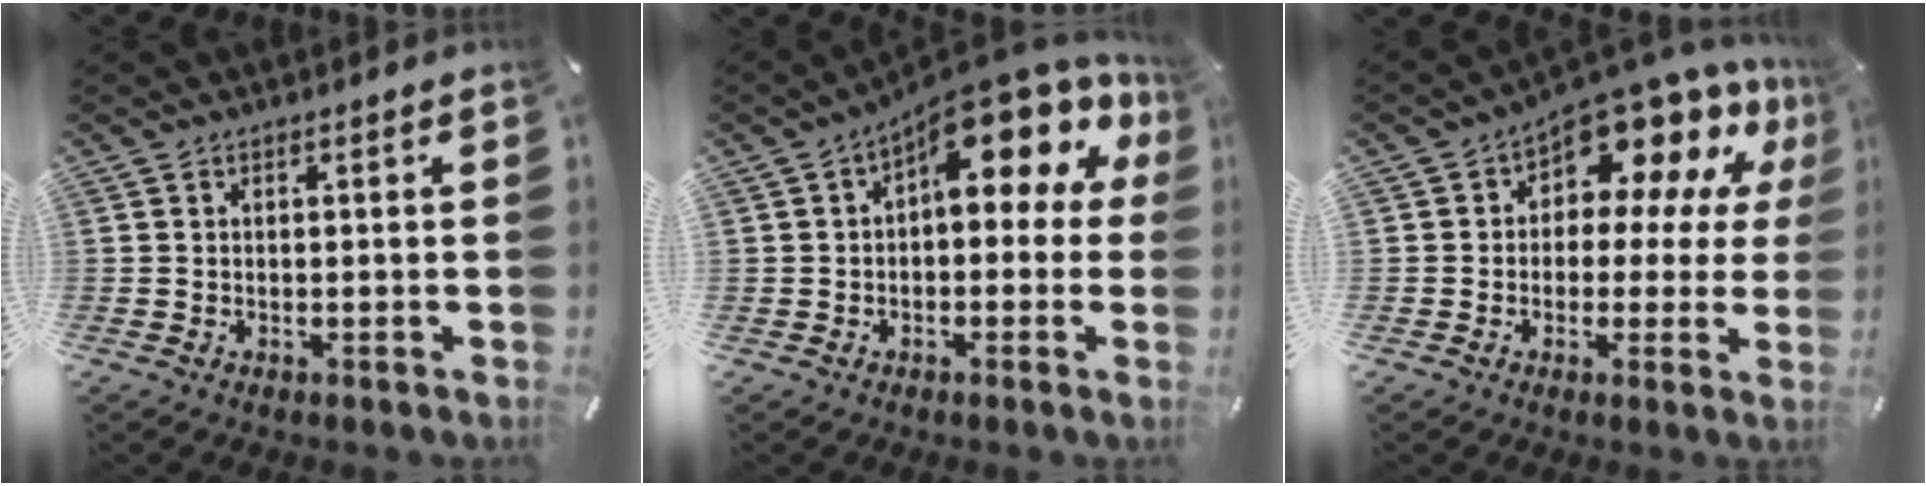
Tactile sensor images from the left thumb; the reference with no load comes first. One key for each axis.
{"total": 13.8, "fx": 8.2, "fy": 6.6, "fz": 8.9, "tx": -0.129, "ty": -0.062, "tz": 0.142}
{"total": 12.9, "fx": 8.7, "fy": 6.9, "fz": 6.6, "tx": -0.109, "ty": -0.071, "tz": 0.155}